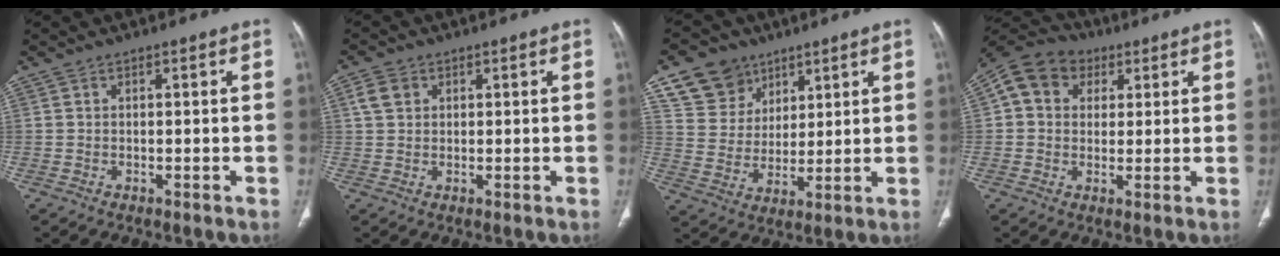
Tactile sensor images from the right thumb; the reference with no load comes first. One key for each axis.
{"total": 3.8, "fx": 1.5, "fy": 3.0, "fz": 1.8, "tx": -0.028, "ty": 0.003, "tz": 0.031}
{"total": 11.2, "fx": 6.8, "fy": 8.5, "fz": 2.5, "tx": -0.018, "ty": -0.031, "tz": 0.135}
{"total": 10.2, "fx": 2.8, "fy": 8.4, "fz": 5.0, "tx": -0.075, "ty": 0.016, "tz": 0.037}